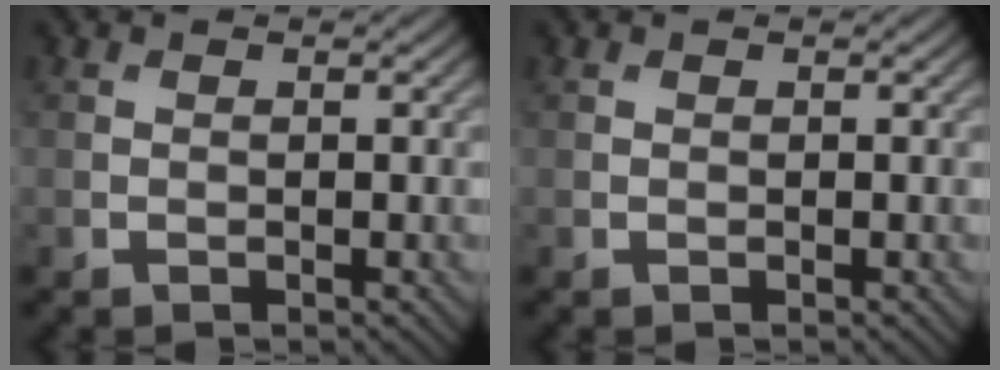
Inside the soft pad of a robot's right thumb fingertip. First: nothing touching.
{"total": 0.0}